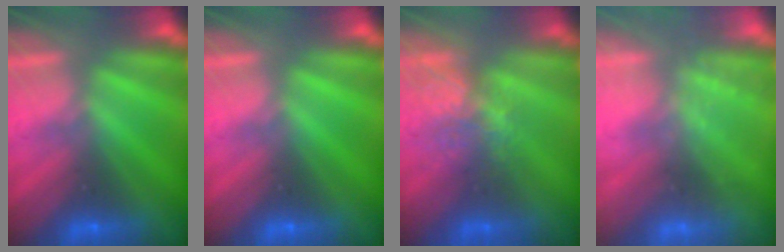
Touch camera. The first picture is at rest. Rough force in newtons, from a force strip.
{"total": 0.0}
{"total": 3.7}
{"total": 2.2}